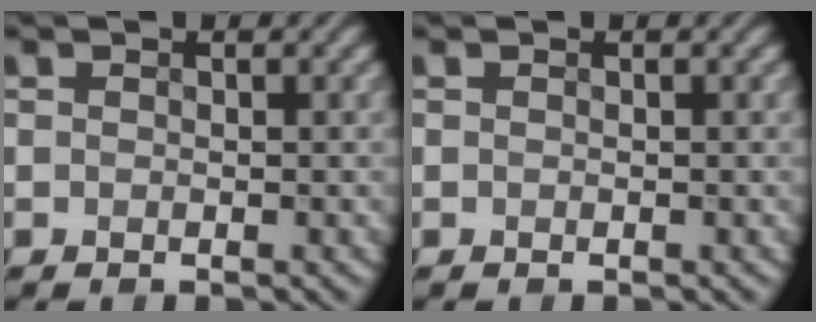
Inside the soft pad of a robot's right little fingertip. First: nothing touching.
{"total": 0.0}